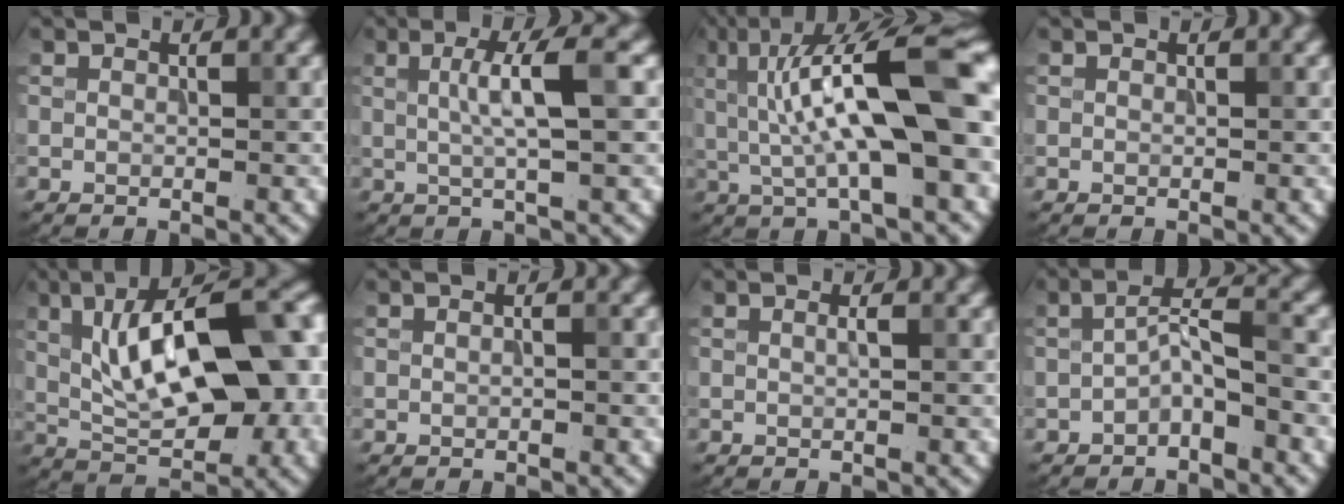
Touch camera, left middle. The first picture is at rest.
{"total": 4.5, "force": [0.7, 0.7, 4.4], "torque": [-0.073, 0.009, 0.009]}
{"total": 13.1, "force": [1.3, 3.9, 12.5], "torque": [-0.190, 0.024, 0.012]}
{"total": 0.0}
{"total": 15.5, "force": [1.9, 7.0, 13.7], "torque": [-0.172, 0.024, 0.018]}
{"total": 1.0, "force": [0.3, 0.4, 0.9], "torque": [-0.005, -0.007, -0.003]}
{"total": 0.6, "force": [0.1, 0.1, 0.6], "torque": [-0.011, 0.005, 0.001]}
{"total": 2.9, "force": [-1.4, 0.7, 2.5], "torque": [-0.047, 0.016, -0.029]}